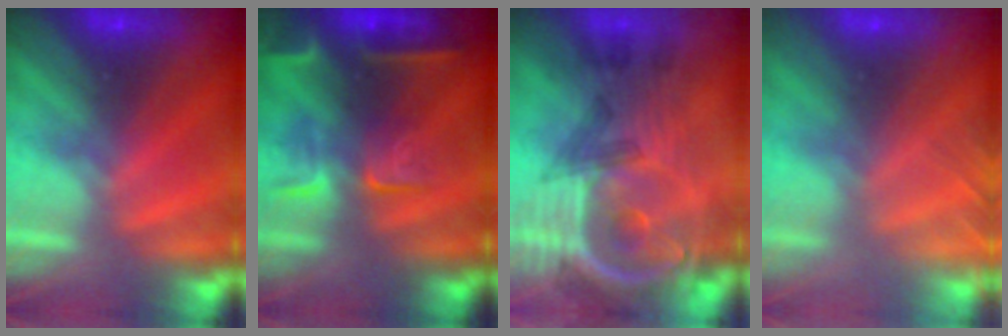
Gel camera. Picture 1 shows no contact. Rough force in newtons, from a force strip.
{"total": 6.0}
{"total": 6.7}
{"total": 7.7}